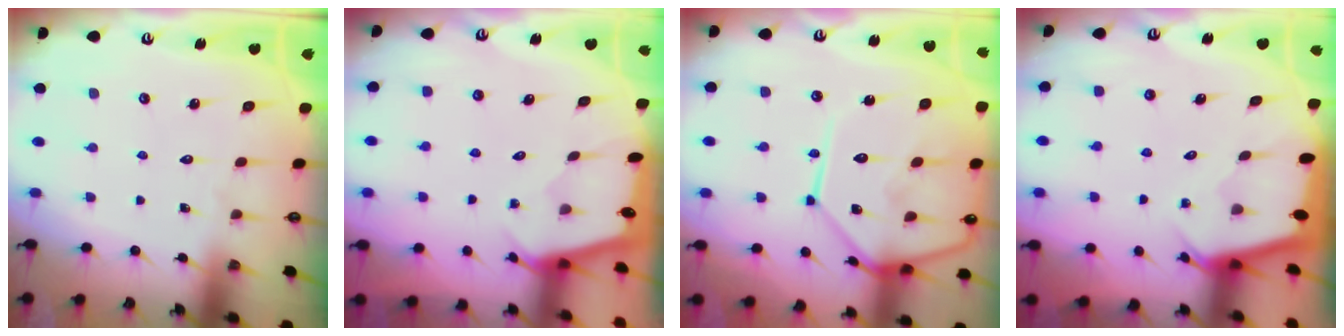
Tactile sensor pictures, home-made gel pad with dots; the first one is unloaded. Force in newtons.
{"total": 1.5, "press": 1.5, "slide": 0.2}
{"total": 19.3, "press": 19.1, "slide": 2.5}
{"total": 2.3, "press": 2.3, "slide": 0.2}